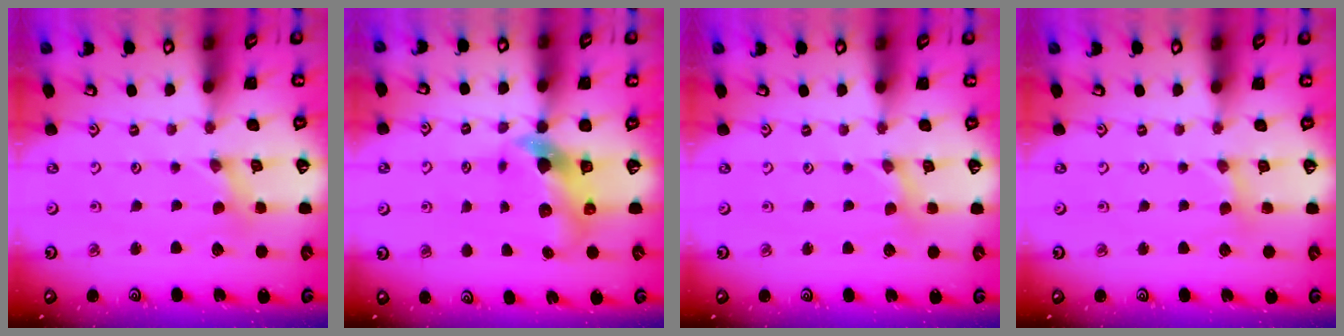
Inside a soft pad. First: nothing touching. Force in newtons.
{"total": 7.4, "press": 7.3, "slide": 1.0}
{"total": 0.5, "press": 0.5, "slide": 0.1}
{"total": 2.1, "press": 2.1, "slide": 0.3}